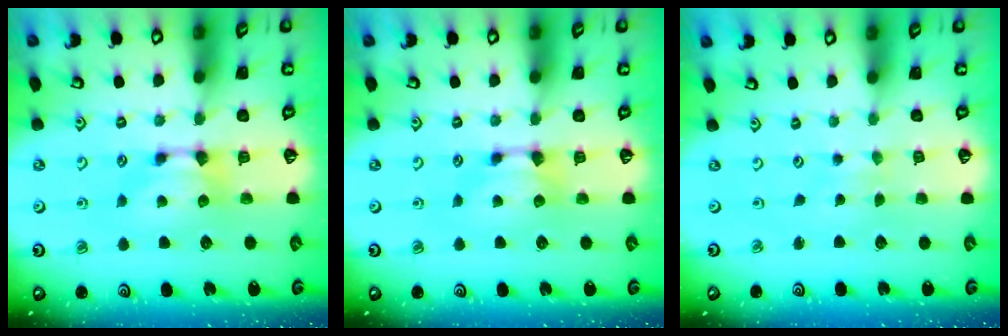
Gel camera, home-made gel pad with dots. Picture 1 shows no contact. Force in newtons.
{"total": 0.0}
{"total": 3.2, "press": 3.2, "slide": 0.1}